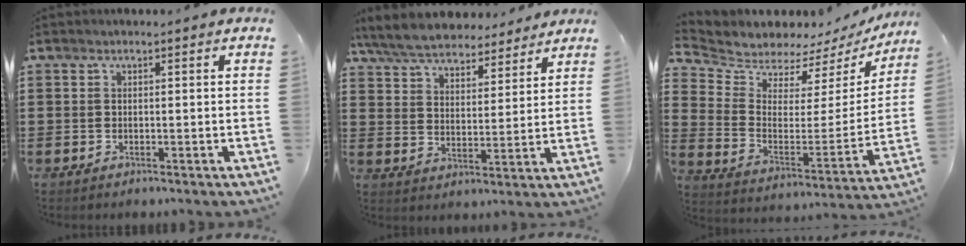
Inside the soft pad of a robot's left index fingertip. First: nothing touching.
{"total": 6.6, "force": [6.3, 1.2, 1.8], "torque": [-0.063, -0.030, 0.111]}
{"total": 5.7, "force": [5.6, 1.2, 0.0], "torque": [-0.039, -0.054, 0.095]}